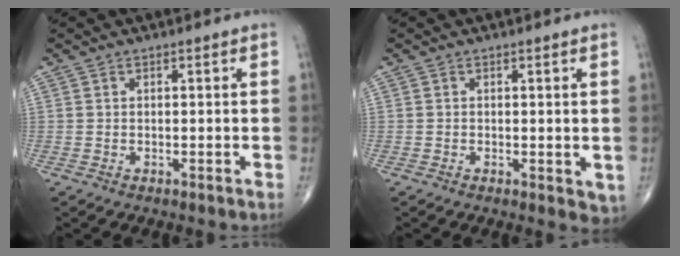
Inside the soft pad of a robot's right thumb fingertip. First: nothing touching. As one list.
[{"total": 2.8, "force": [-0.2, 1.4, 2.4], "torque": [-0.022, -0.007, -0.004]}]